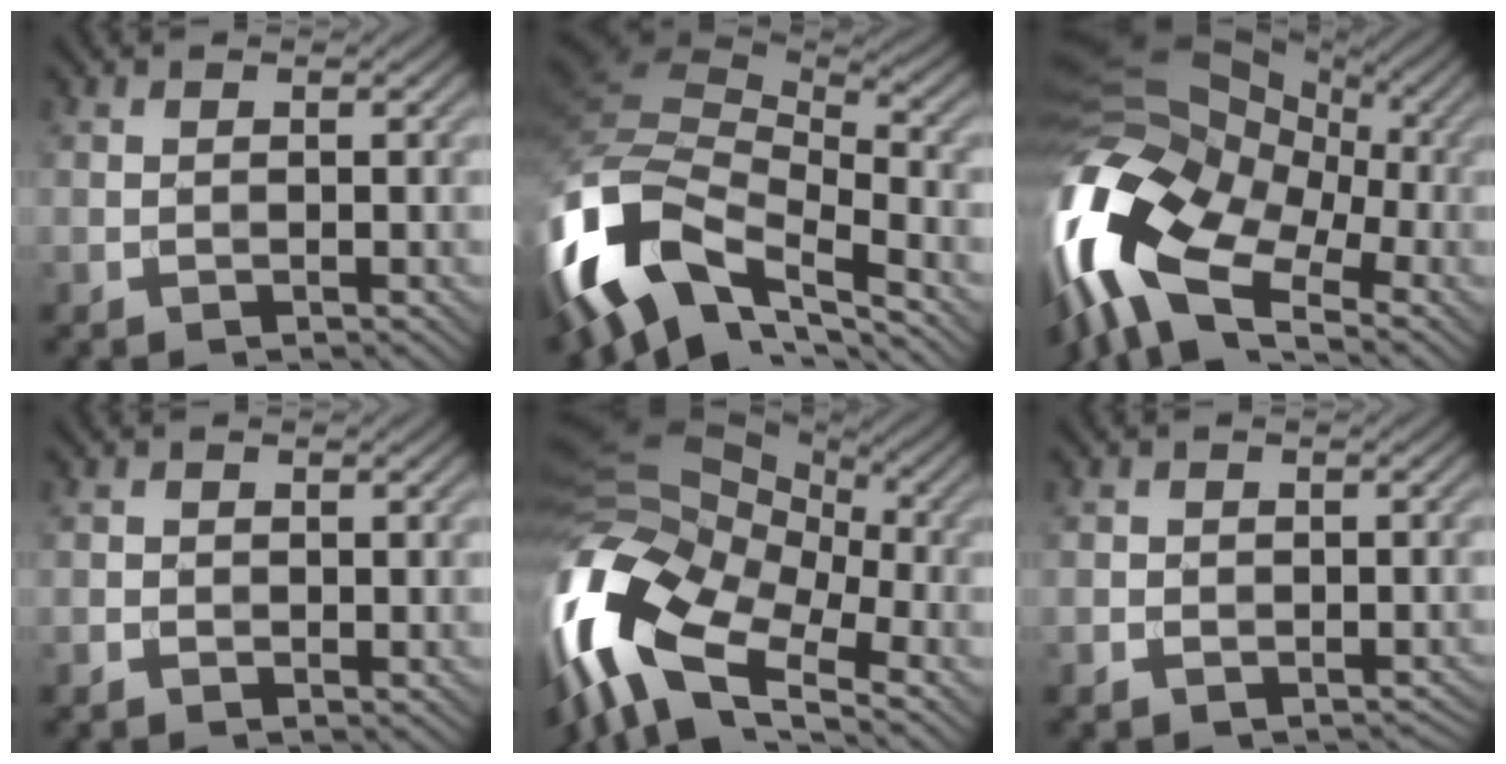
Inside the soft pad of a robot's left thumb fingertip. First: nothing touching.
{"total": 15.0, "force": [-6.7, 7.8, 10.9], "torque": [-0.268, -0.006, -0.128]}
{"total": 19.0, "force": [-6.2, 10.9, 14.3], "torque": [-0.318, -0.013, -0.119]}
{"total": 1.0, "force": [-0.3, 0.9, 0.4], "torque": [-0.008, -0.005, -0.009]}
{"total": 17.3, "force": [-6.0, 9.8, 12.9], "torque": [-0.311, -0.009, -0.118]}
{"total": 1.8, "force": [-1.0, 1.4, 0.5], "torque": [-0.003, -0.002, -0.013]}